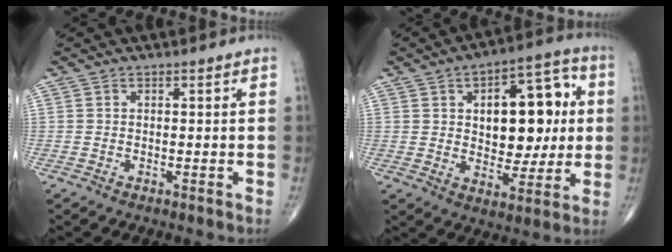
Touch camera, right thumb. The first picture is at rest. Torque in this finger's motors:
{"motor_torque": [0.52, 1.09, 0.78, 0.60, 0.20]}